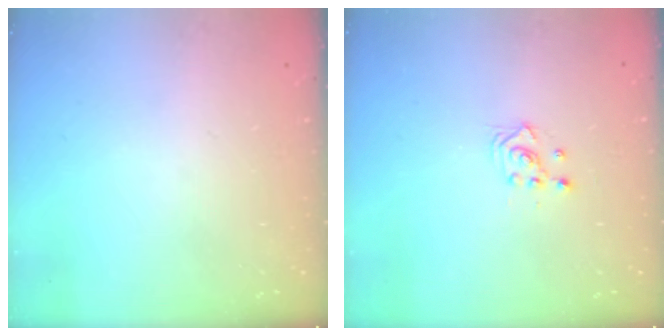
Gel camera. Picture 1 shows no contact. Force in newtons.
{"total": 2.5, "press": 2.5, "slide": 0.3}